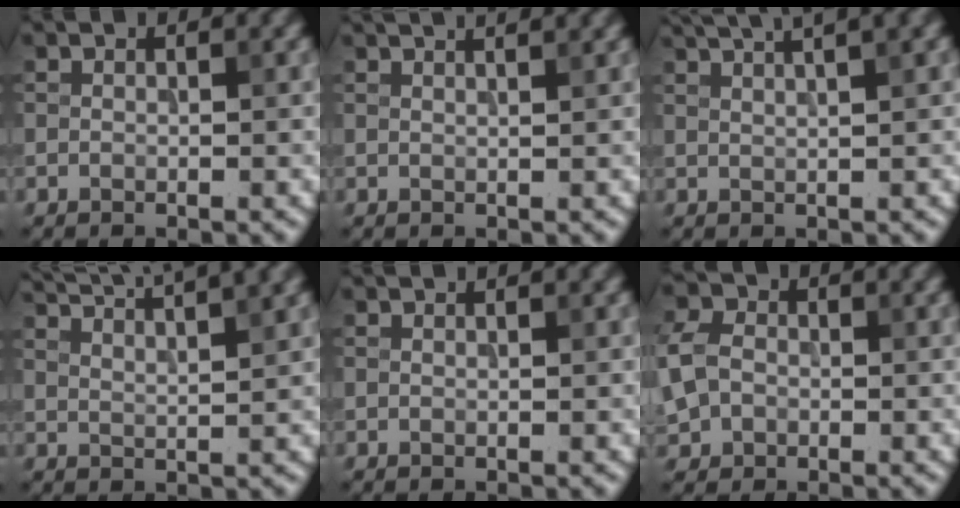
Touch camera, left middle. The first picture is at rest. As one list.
[{"total": 3.3, "force": [2.4, 1.0, 1.9], "torque": [-0.007, 0.025, 0.003]}, {"total": 5.9, "force": [4.1, 1.3, 4.0], "torque": [-0.039, 0.033, 0.036]}, {"total": 7.4, "force": [6.1, 1.3, 4.0], "torque": [-0.045, 0.035, 0.061]}, {"total": 0.0}, {"total": 5.1, "force": [-0.3, 4.1, 3.1], "torque": [-0.087, 0.012, -0.008]}]